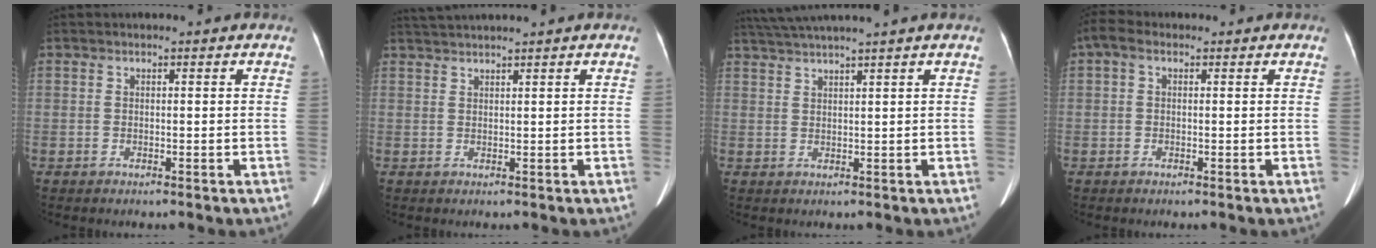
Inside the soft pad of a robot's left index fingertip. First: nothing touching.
{"total": 3.3, "force": [2.9, -1.0, 1.2], "torque": [-0.022, 0.020, 0.062]}
{"total": 6.8, "force": [5.6, -1.9, 3.3], "torque": [-0.053, 0.025, 0.098]}
{"total": 2.2, "force": [0.6, 1.4, 1.6], "torque": [-0.036, 0.020, 0.011]}